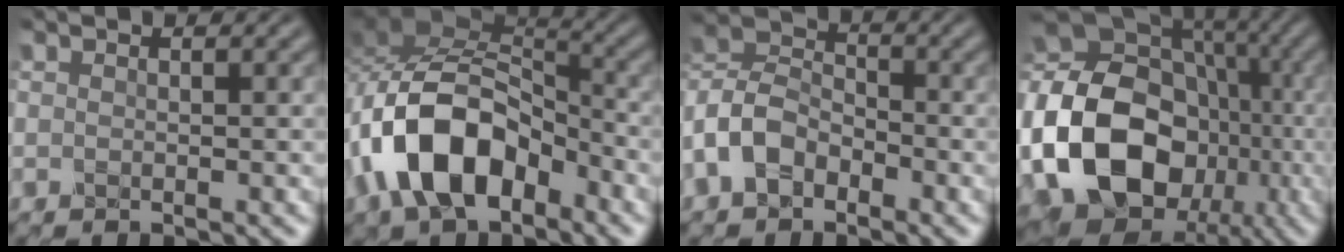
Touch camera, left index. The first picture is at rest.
{"total": 10.1, "force": [-4.6, 5.6, 7.1], "torque": [-0.142, 0.013, -0.086]}
{"total": 5.7, "force": [-2.8, 3.7, 3.3], "torque": [-0.080, 0.012, -0.073]}
{"total": 20.1, "force": [-4.0, 16.0, 11.5], "torque": [-0.220, -0.021, -0.092]}